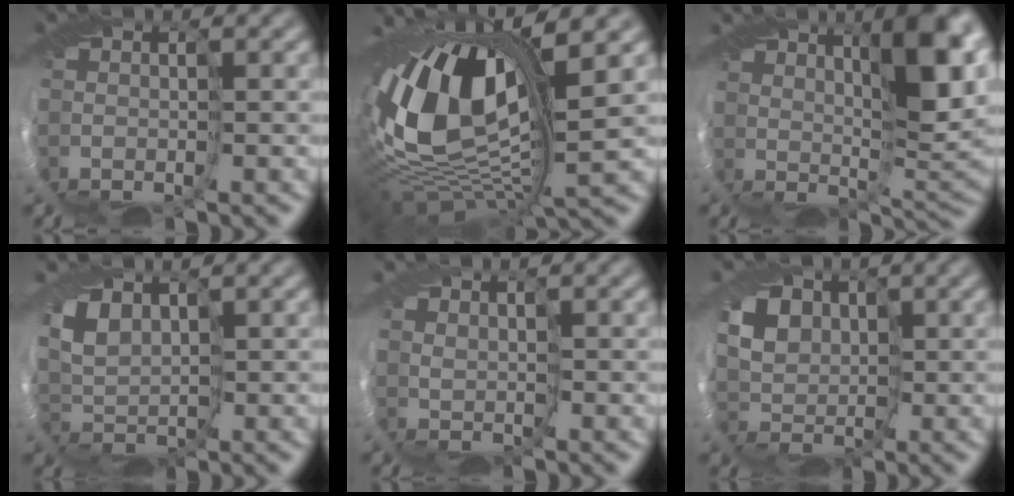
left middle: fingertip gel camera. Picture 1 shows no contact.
{"total": 14.3, "force": [3.4, 7.7, 11.5], "torque": [-0.265, 0.019, 0.048]}
{"total": 8.4, "force": [3.6, 2.3, 7.3], "torque": [-0.113, 0.004, 0.060]}
{"total": 2.5, "force": [1.7, 1.2, 1.3], "torque": [-0.040, 0.002, 0.029]}
{"total": 1.0, "force": [1.0, -0.2, -0.1], "torque": [-0.002, -0.001, 0.017]}
{"total": 6.7, "force": [3.0, 5.1, 3.1], "torque": [-0.058, 0.022, 0.034]}